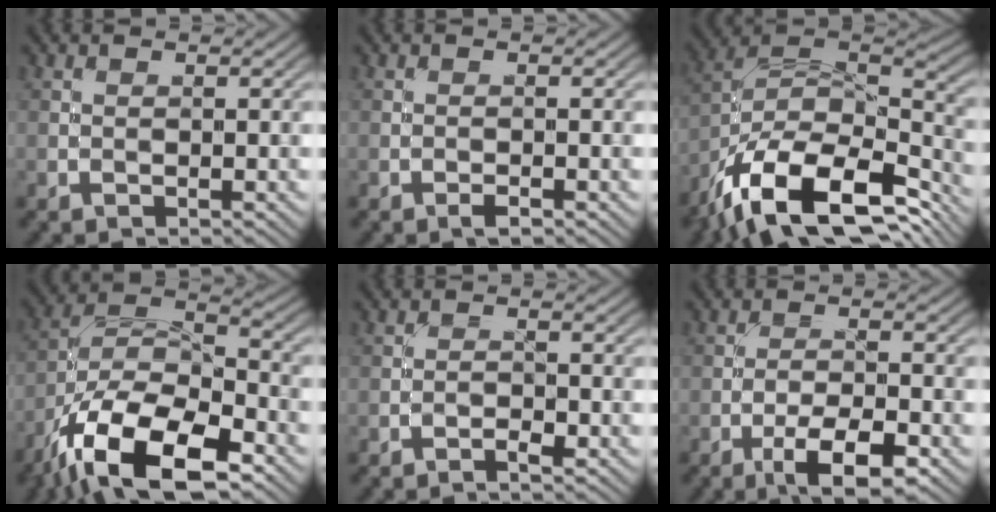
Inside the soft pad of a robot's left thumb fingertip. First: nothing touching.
{"total": 0.8, "force": [-0.6, 0.1, 0.5], "torque": [-0.009, 0.001, -0.012]}
{"total": 17.8, "force": [-10.8, 8.3, 11.4], "torque": [-0.252, -0.029, -0.178]}
{"total": 16.2, "force": [-9.9, 6.8, 10.9], "torque": [-0.214, -0.020, -0.189]}
{"total": 1.1, "force": [-0.9, 0.2, 0.7], "torque": [-0.013, 0.002, -0.019]}
{"total": 6.3, "force": [-3.6, 1.8, 4.8], "torque": [-0.084, 0.002, -0.061]}